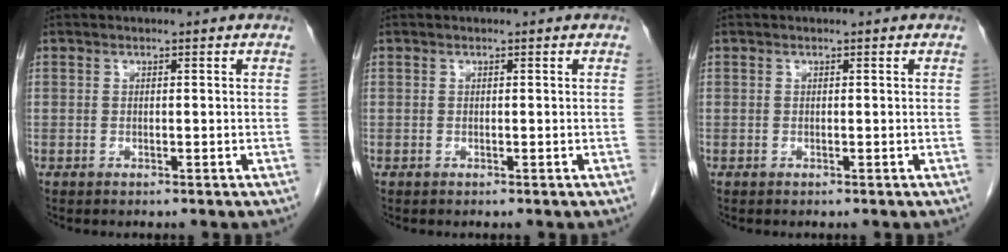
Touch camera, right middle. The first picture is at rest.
{"total": 0.0}
{"total": 0.0}